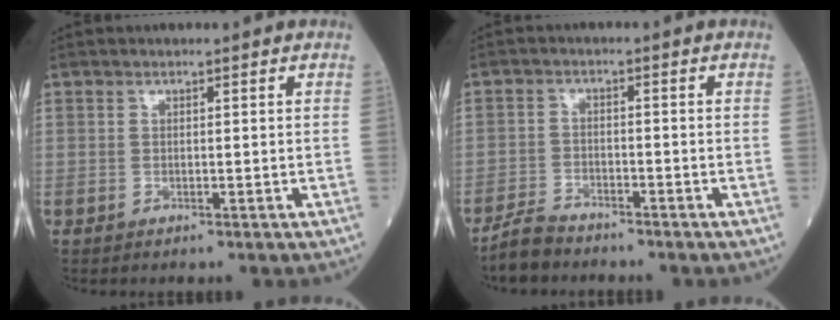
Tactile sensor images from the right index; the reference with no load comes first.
{"total": 3.8, "force": [-3.6, 0.9, 0.9], "torque": [-0.023, -0.008, -0.072]}